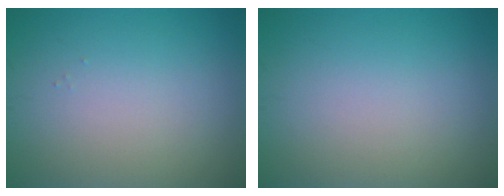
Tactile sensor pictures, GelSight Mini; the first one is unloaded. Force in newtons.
{"total": 0.0}